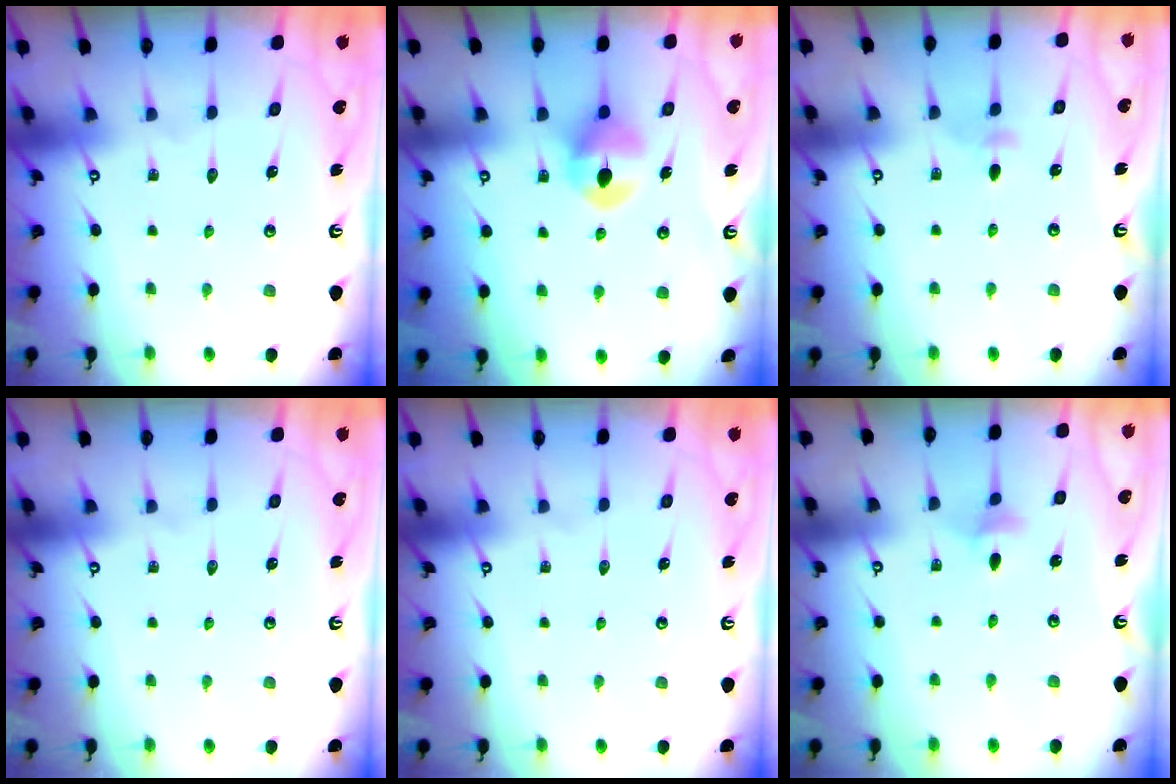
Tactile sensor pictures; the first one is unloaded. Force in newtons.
{"total": 8.5, "press": 8.4, "slide": 0.4}
{"total": 3.1, "press": 3.1, "slide": 0.6}
{"total": 0.0}
{"total": 0.0}
{"total": 3.1, "press": 3.0, "slide": 0.6}